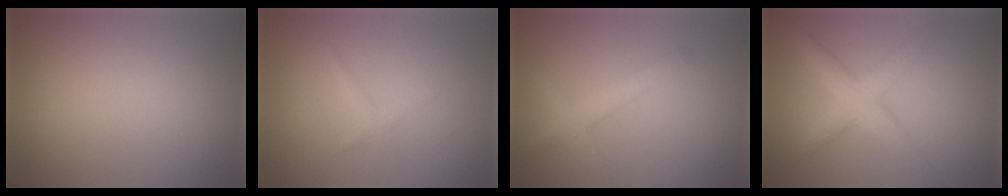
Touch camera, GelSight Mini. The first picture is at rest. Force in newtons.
{"total": 0.9, "press": 0.9, "slide": 0.0}
{"total": 2.9, "press": 2.9, "slide": 0.1}
{"total": 3.0, "press": 3.0, "slide": 0.3}